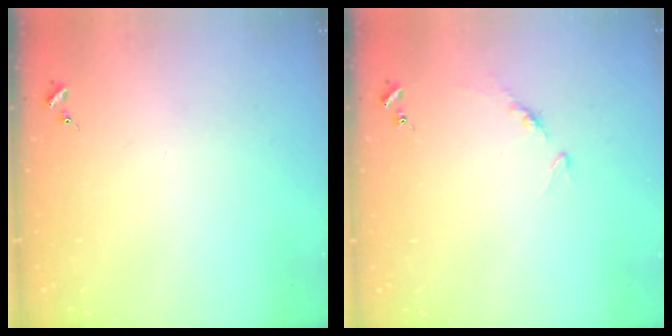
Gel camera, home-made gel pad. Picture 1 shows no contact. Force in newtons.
{"total": 4.9, "press": 4.8, "slide": 0.6}